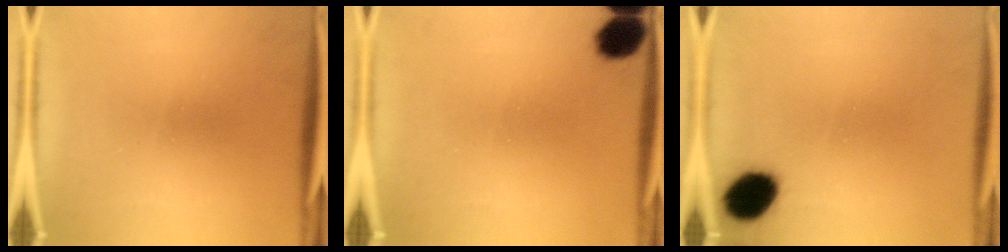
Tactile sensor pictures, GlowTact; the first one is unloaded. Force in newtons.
{"total": 6.7}
{"total": 8.9}